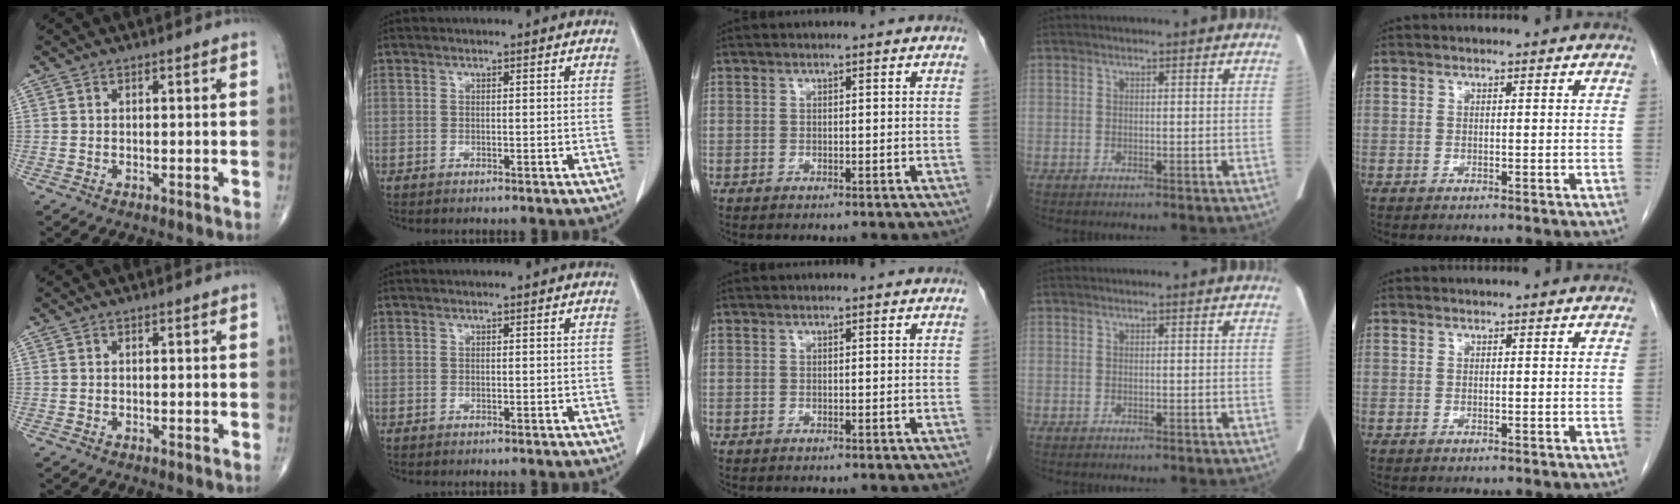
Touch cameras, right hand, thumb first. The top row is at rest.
{}